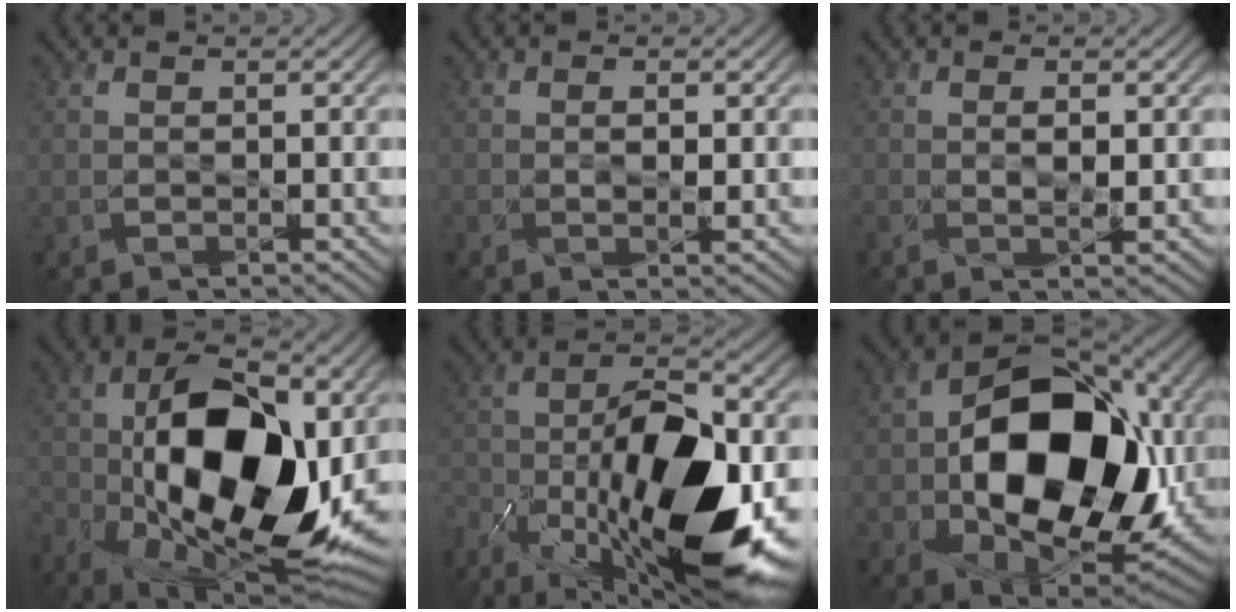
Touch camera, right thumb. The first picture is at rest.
{"total": 1.5, "force": [0.1, 0.5, 1.4], "torque": [-0.025, 0.002, 0.003]}
{"total": 2.1, "force": [0.2, 0.5, 2.0], "torque": [-0.041, 0.003, 0.004]}
{"total": 19.5, "force": [-2.5, 10.9, 16.0], "torque": [-0.291, -0.015, -0.037]}
{"total": 18.2, "force": [-7.8, 8.2, 14.2], "torque": [-0.268, -0.021, -0.132]}
{"total": 17.8, "force": [-0.7, 12.3, 12.9], "torque": [-0.213, -0.021, -0.001]}